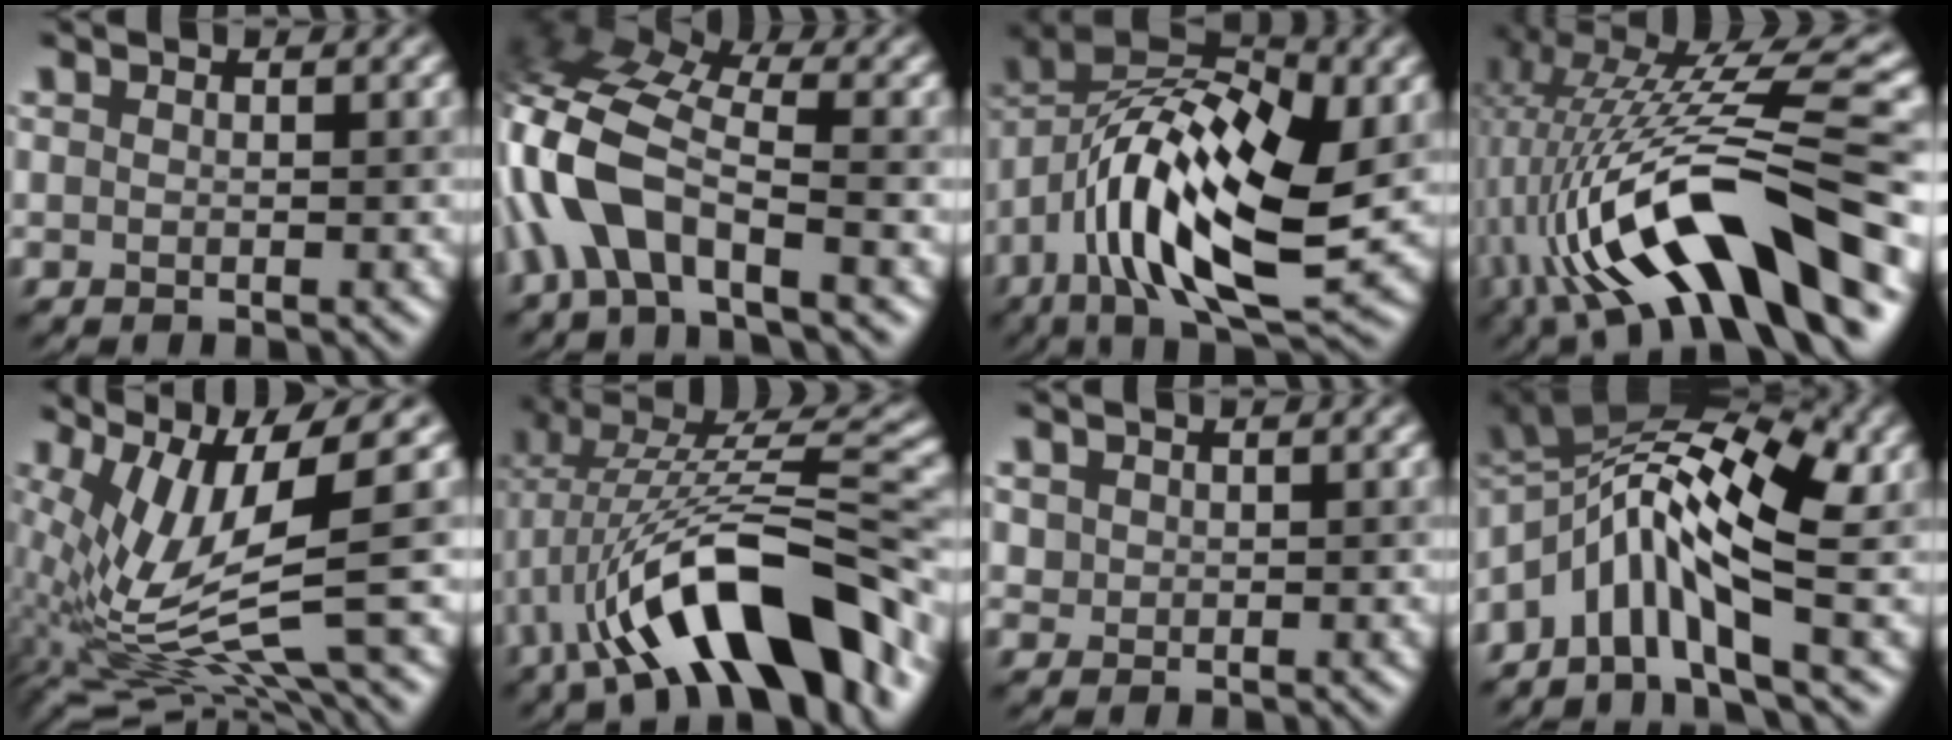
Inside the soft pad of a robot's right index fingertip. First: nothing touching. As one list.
[{"total": 8.7, "force": [-2.6, 4.4, 7.1], "torque": [-0.151, 0.023, -0.064]}, {"total": 14.5, "force": [-0.9, 6.6, 12.8], "torque": [-0.218, 0.019, -0.026]}, {"total": 14.0, "force": [-3.5, 4.2, 12.9], "torque": [-0.205, 0.018, -0.052]}, {"total": 11.5, "force": [-0.8, 3.2, 11.0], "torque": [-0.218, -0.008, -0.002]}, {"total": 12.3, "force": [-4.0, 4.9, 10.6], "torque": [-0.165, 0.017, -0.071]}, {"total": 0.8, "force": [0.3, 0.7, -0.2], "torque": [0.009, 0.004, 0.006]}, {"total": 10.6, "force": [-0.7, 4.4, 9.6], "torque": [-0.167, 0.022, -0.026]}]